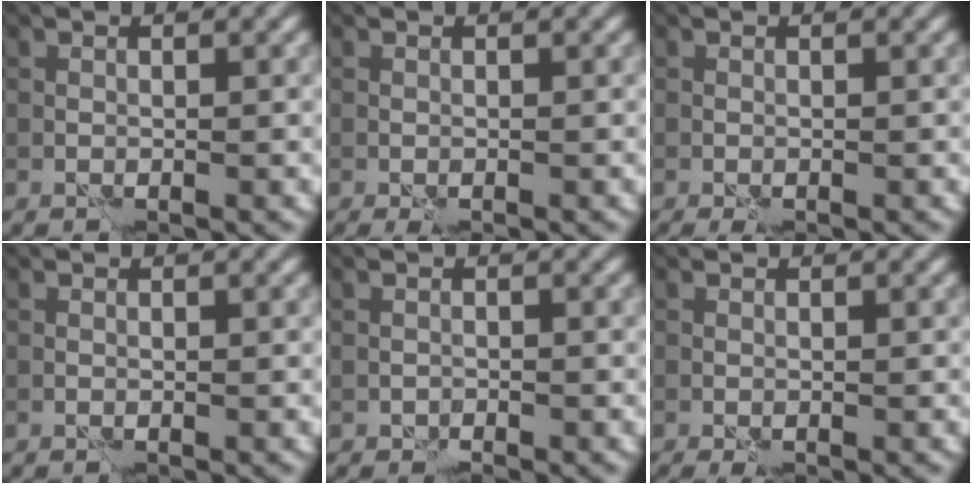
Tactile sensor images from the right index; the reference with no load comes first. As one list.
[{"total": 1.1, "force": [-0.8, 0.2, 0.7], "torque": [-0.013, -0.002, -0.010]}, {"total": 1.1, "force": [-0.8, 0.2, 0.8], "torque": [-0.015, -0.002, -0.011]}, {"total": 0.0}, {"total": 2.2, "force": [0.5, -1.3, -1.7], "torque": [0.036, 0.000, 0.002]}, {"total": 0.8, "force": [-0.5, 0.2, 0.6], "torque": [-0.014, -0.004, -0.006]}]